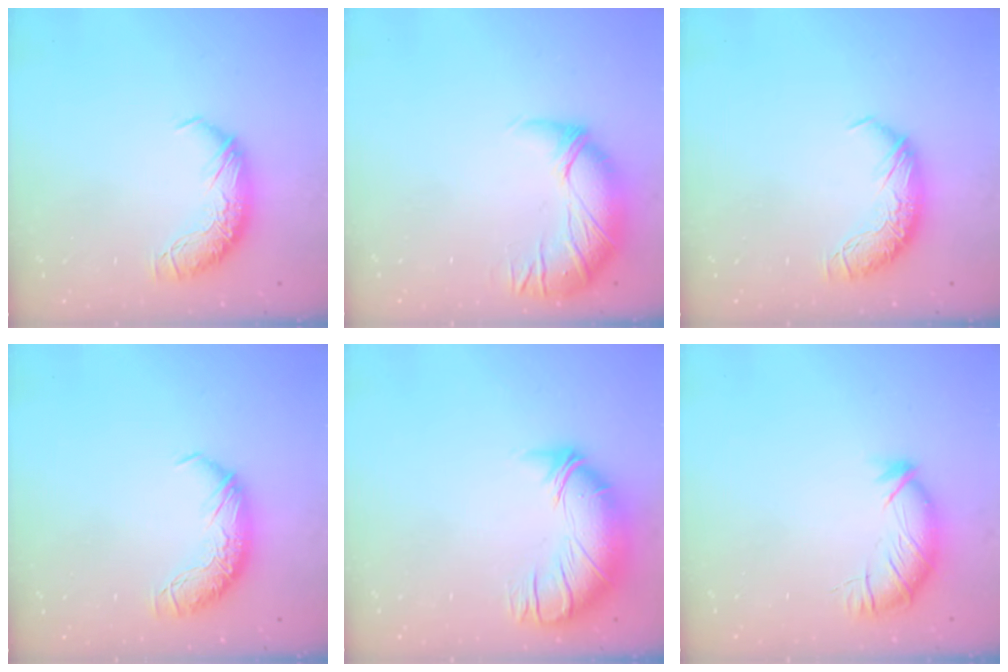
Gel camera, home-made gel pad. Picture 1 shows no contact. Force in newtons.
{"total": 2.8, "press": 1.3, "slide": 2.4}
{"total": 0.0}
{"total": 0.0}
{"total": 2.6, "press": 0.3, "slide": 2.6}
{"total": 3.5, "press": 3.4, "slide": 0.9}